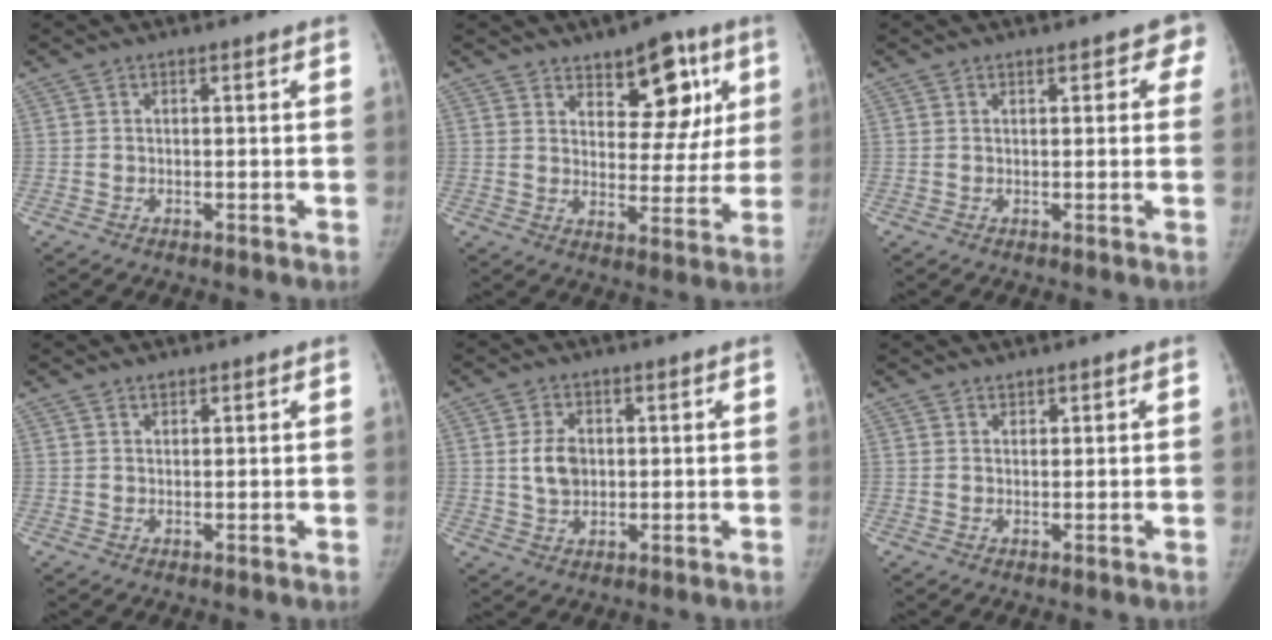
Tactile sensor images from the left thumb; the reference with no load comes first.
{"total": 13.0, "force": [6.7, 7.1, 8.6], "torque": [-0.055, -0.032, 0.094]}
{"total": 3.6, "force": [2.0, 1.8, 2.4], "torque": [0.005, -0.001, 0.014]}
{"total": 1.3, "force": [1.1, 0.6, 0.4], "torque": [-0.001, -0.008, 0.017]}
{"total": 5.4, "force": [1.0, 4.0, 3.5], "torque": [-0.046, -0.008, 0.022]}
{"total": 1.2, "force": [1.1, 0.5, 0.2], "torque": [0.008, -0.008, 0.016]}